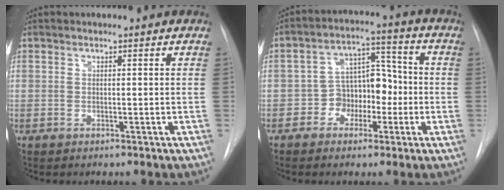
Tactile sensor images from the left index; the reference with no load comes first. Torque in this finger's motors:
{"motor_torque": [0.09, 0.04, 0.07, 0.01]}